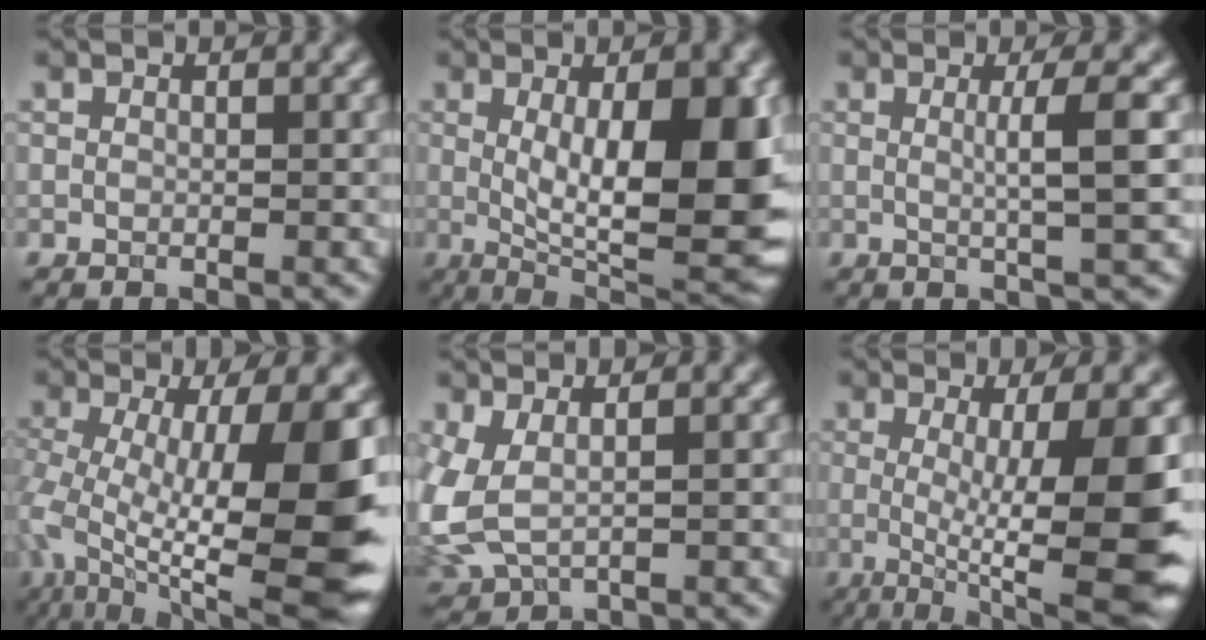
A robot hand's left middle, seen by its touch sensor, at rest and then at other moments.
{"total": 13.4, "force": [0.5, 4.3, 12.7], "torque": [-0.163, -0.014, 0.016]}
{"total": 4.1, "force": [0.4, 0.7, 4.1], "torque": [-0.061, 0.000, 0.003]}
{"total": 14.1, "force": [-2.0, 4.2, 13.3], "torque": [-0.206, -0.010, -0.032]}
{"total": 4.5, "force": [0.2, 2.5, 3.7], "torque": [-0.105, -0.005, 0.004]}
{"total": 13.1, "force": [-0.9, 3.1, 12.7], "torque": [-0.167, -0.014, -0.011]}